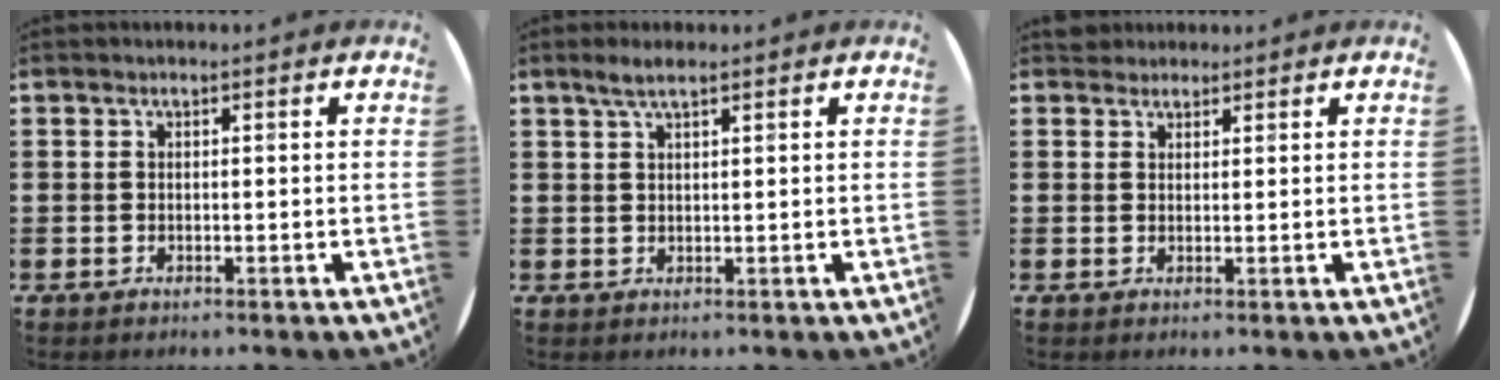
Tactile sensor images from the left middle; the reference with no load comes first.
{"total": 2.3, "force": [1.7, 0.2, 1.5], "torque": [-0.031, 0.004, 0.030]}
{"total": 1.6, "force": [1.5, 0.6, -0.2], "torque": [0.008, 0.001, 0.030]}